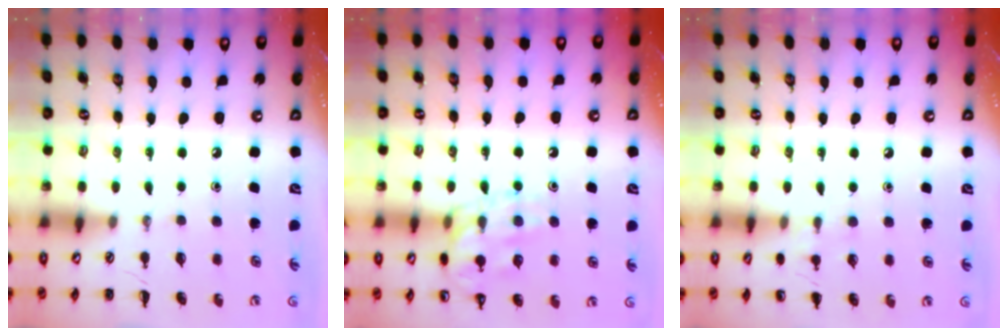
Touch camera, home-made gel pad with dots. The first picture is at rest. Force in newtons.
{"total": 13.4, "press": 13.4, "slide": 1.3}
{"total": 5.9, "press": 5.7, "slide": 1.7}